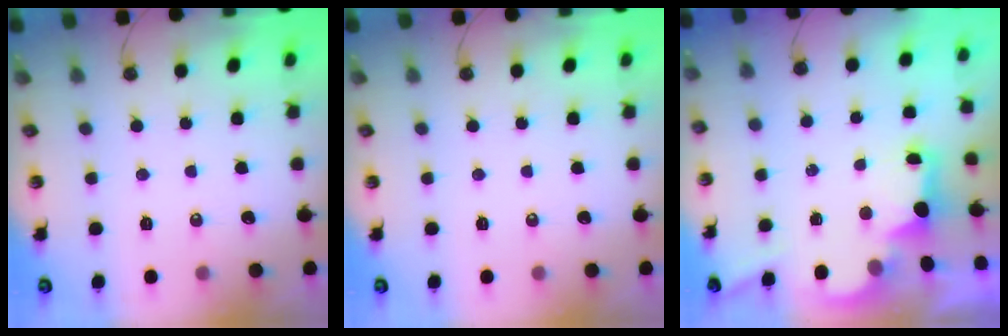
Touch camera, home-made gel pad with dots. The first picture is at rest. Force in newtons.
{"total": 0.0}
{"total": 2.5, "press": 2.4, "slide": 0.7}